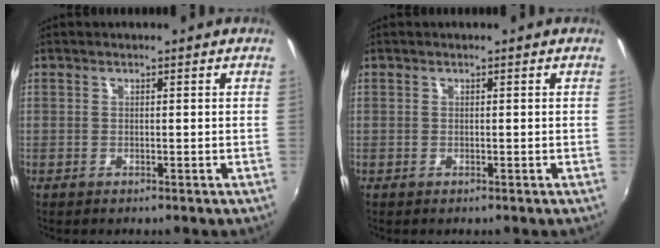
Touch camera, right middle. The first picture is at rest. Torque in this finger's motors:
{"motor_torque": [0.09, -0.21, 0.02, 0.00]}